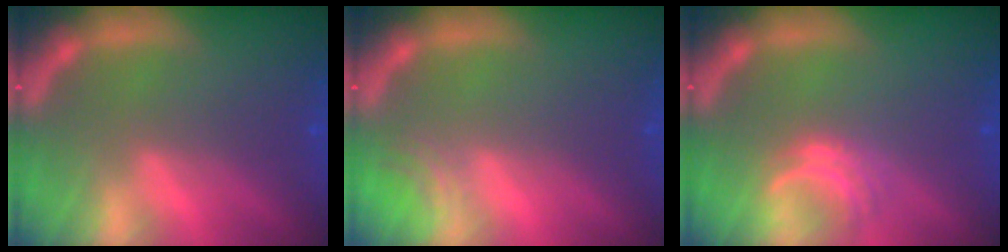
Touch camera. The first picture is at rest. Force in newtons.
{"total": 1.5}
{"total": 2.5}